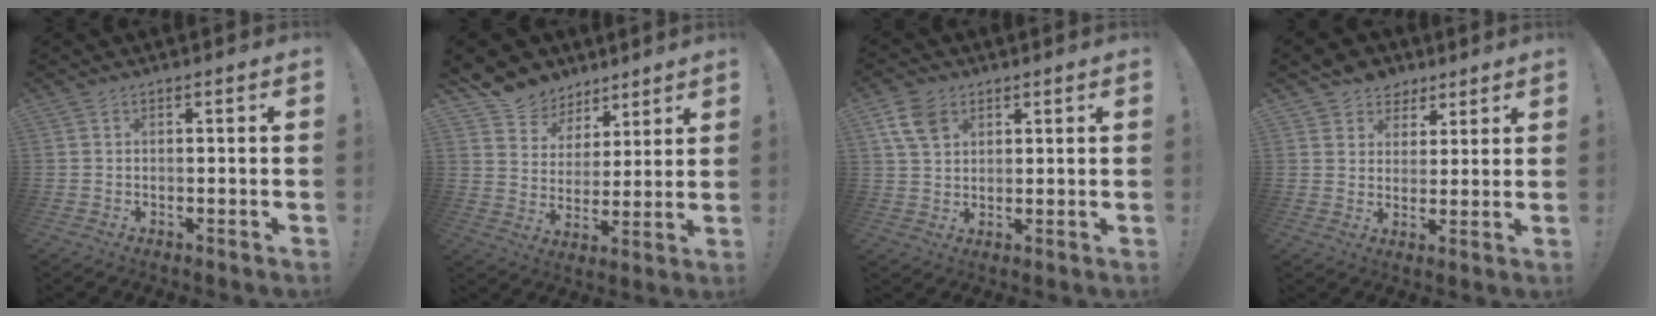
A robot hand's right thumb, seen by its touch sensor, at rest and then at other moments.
{"total": 9.5, "force": [6.4, 6.9, 1.0], "torque": [-0.025, -0.050, 0.128]}
{"total": 8.0, "force": [4.0, 5.3, 4.4], "torque": [-0.088, -0.005, 0.079]}
{"total": 6.7, "force": [3.7, 5.6, 0.7], "torque": [-0.012, -0.024, 0.075]}